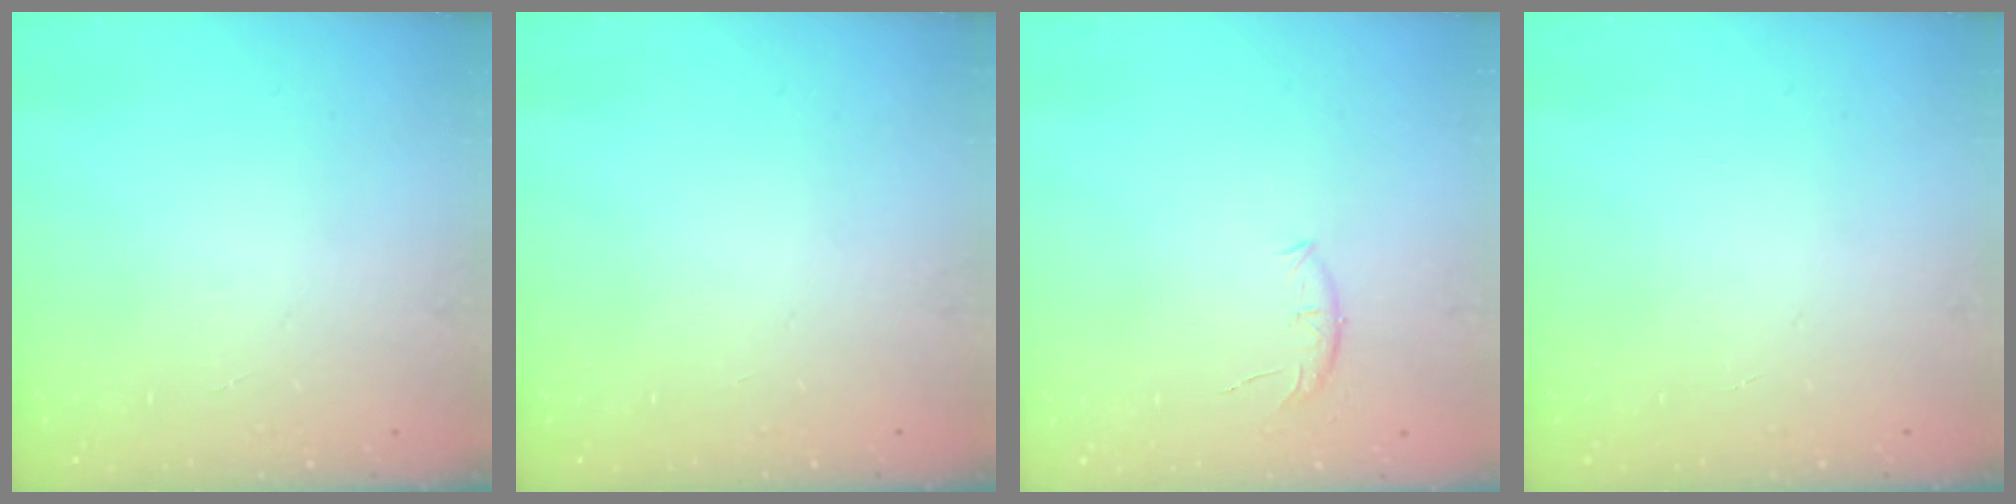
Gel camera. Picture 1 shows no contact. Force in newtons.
{"total": 0.0}
{"total": 6.0, "press": 5.8, "slide": 1.5}
{"total": 0.0}